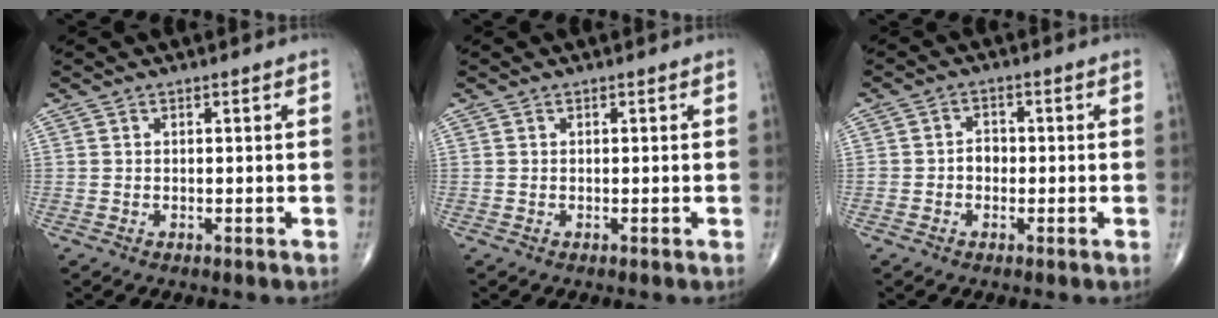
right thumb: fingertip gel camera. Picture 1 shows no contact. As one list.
[{"total": 0.0}, {"total": 2.7, "force": [-0.5, 2.2, 1.5], "torque": [-0.008, 0.010, -0.013]}]